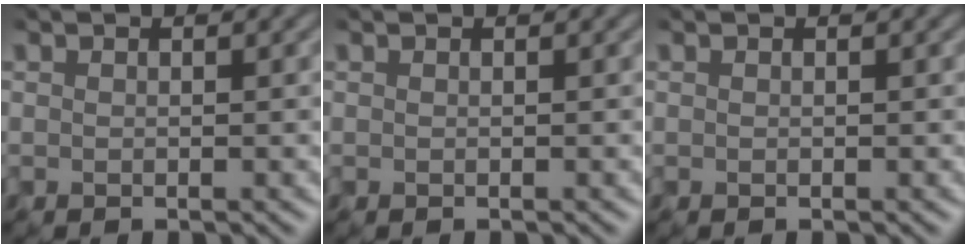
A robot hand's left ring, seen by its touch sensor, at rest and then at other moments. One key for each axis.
{"total": 0.0}
{"total": 0.0}